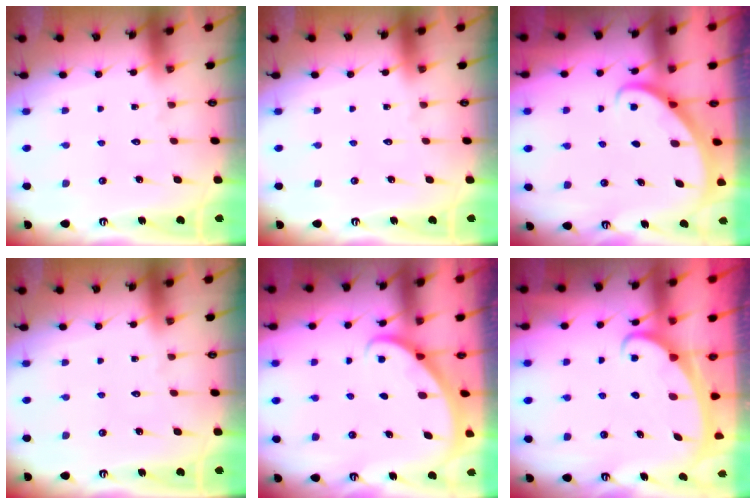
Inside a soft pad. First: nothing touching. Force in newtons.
{"total": 0.0}
{"total": 2.9, "press": 2.9, "slide": 0.2}
{"total": 0.0}
{"total": 2.1, "press": 2.1, "slide": 0.1}
{"total": 2.3, "press": 2.3, "slide": 0.3}